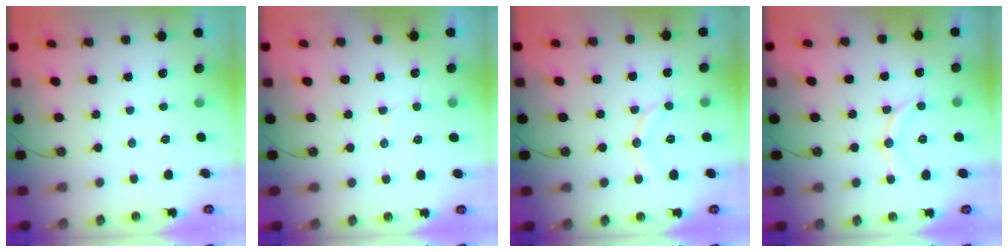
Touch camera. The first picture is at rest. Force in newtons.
{"total": 7.1, "press": 7.0, "slide": 1.3}
{"total": 9.7, "press": 9.7, "slide": 1.1}
{"total": 11.8, "press": 11.7, "slide": 1.2}